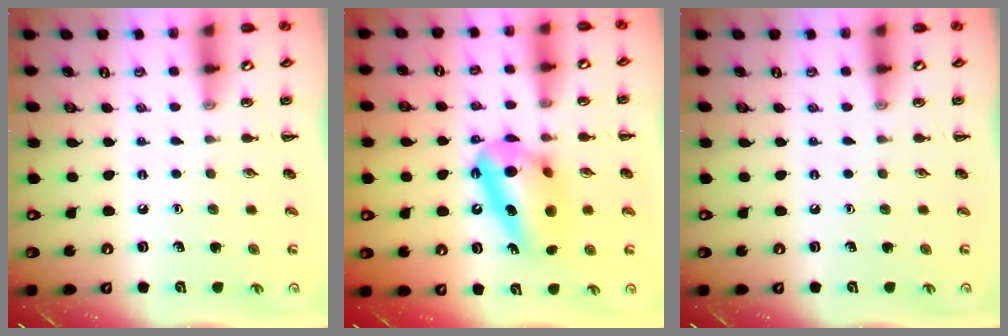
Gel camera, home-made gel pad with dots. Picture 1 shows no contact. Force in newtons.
{"total": 12.1, "press": 12.0, "slide": 1.6}
{"total": 0.0}